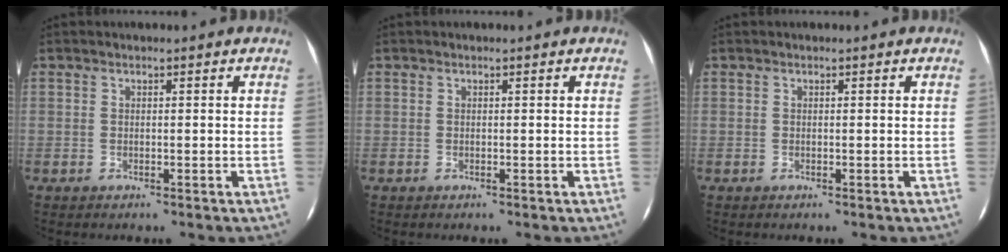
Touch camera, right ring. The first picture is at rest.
{"total": 0.0}
{"total": 0.0}